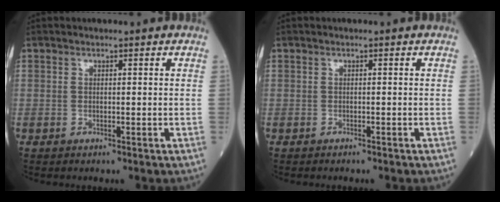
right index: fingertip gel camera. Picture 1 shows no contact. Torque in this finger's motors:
{"motor_torque": [0.04, 0.08, -0.02, -0.01]}